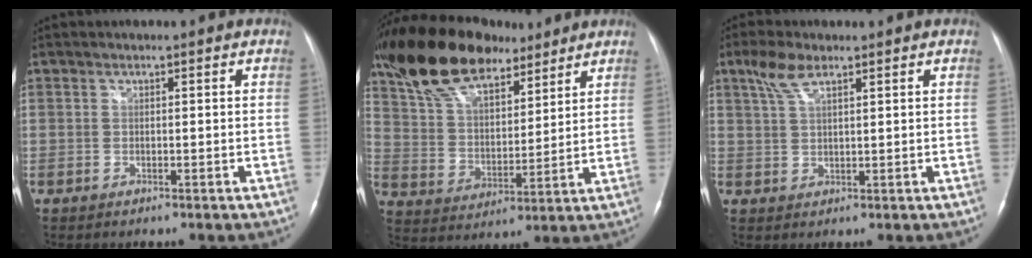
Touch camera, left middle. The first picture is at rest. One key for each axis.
{"total": 18.2, "fx": 13.6, "fy": 7.3, "fz": 9.6, "tx": -0.189, "ty": 0.034, "tz": 0.249}
{"total": 4.5, "fx": 2.9, "fy": 1.3, "fz": 3.1, "tx": -0.073, "ty": 0.012, "tz": 0.065}